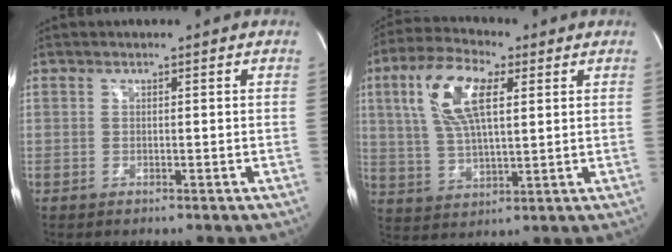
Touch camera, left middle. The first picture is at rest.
{"total": 12.1, "force": [3.9, 4.2, 10.7], "torque": [-0.226, 0.020, 0.074]}